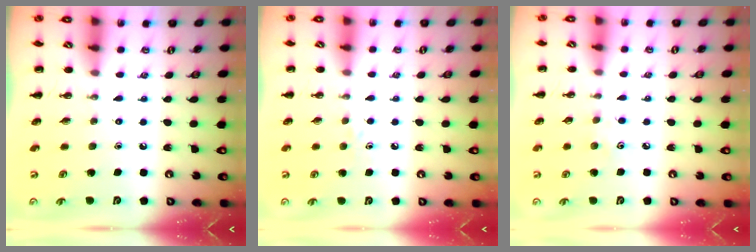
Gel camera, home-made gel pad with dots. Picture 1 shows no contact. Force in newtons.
{"total": 3.0, "press": 2.7, "slide": 1.2}
{"total": 2.9, "press": 2.9, "slide": 0.6}